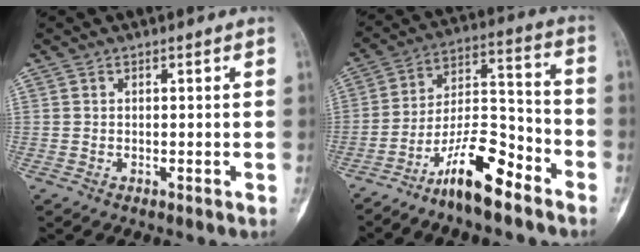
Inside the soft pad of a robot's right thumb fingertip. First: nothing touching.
{"total": 13.2, "force": [-9.1, 3.7, 8.7], "torque": [-0.152, 0.081, -0.168]}